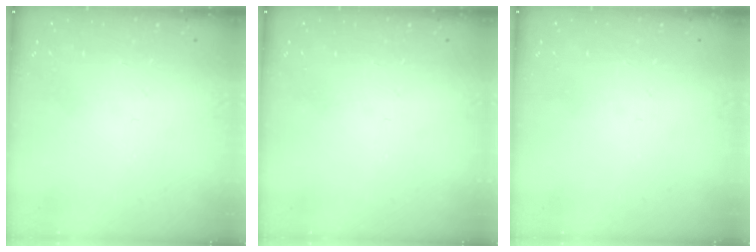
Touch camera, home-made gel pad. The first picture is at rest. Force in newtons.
{"total": 0.0}
{"total": 0.0}